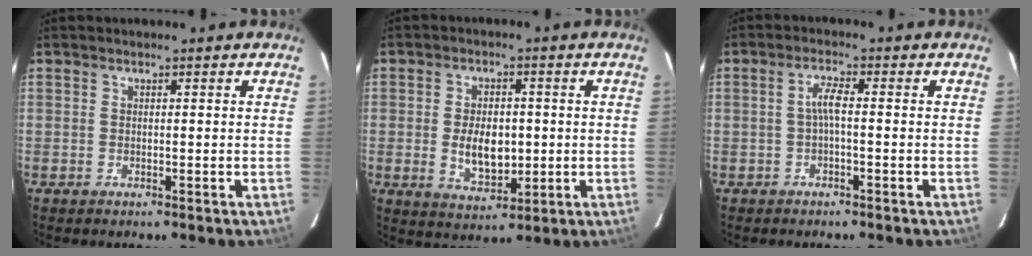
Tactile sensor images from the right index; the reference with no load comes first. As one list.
[{"total": 8.0, "force": [-0.6, 4.7, 6.5], "torque": [-0.121, -0.001, -0.001]}, {"total": 2.4, "force": [-0.5, 0.2, 2.4], "torque": [-0.046, 0.007, -0.008]}]